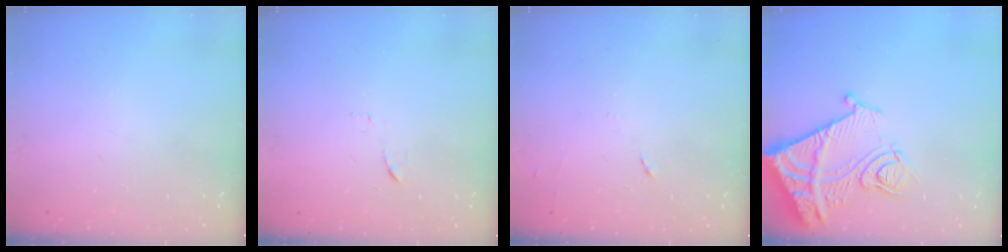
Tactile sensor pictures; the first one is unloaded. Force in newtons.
{"total": 5.8, "press": 5.7, "slide": 0.4}
{"total": 4.3, "press": 4.3, "slide": 0.6}
{"total": 14.7, "press": 14.6, "slide": 1.7}